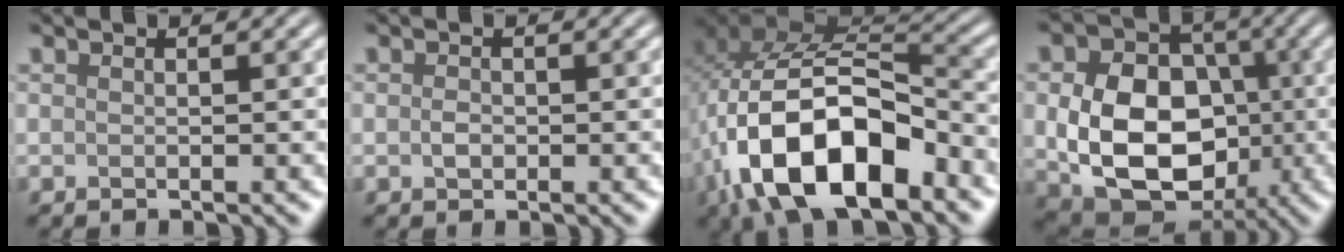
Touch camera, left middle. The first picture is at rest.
{"total": 1.1, "force": [-0.2, 0.8, 0.7], "torque": [-0.014, -0.003, -0.005]}
{"total": 14.4, "force": [-5.8, 7.6, 10.8], "torque": [-0.197, -0.009, -0.106]}
{"total": 11.5, "force": [-1.2, 8.6, 7.5], "torque": [-0.134, -0.014, -0.020]}